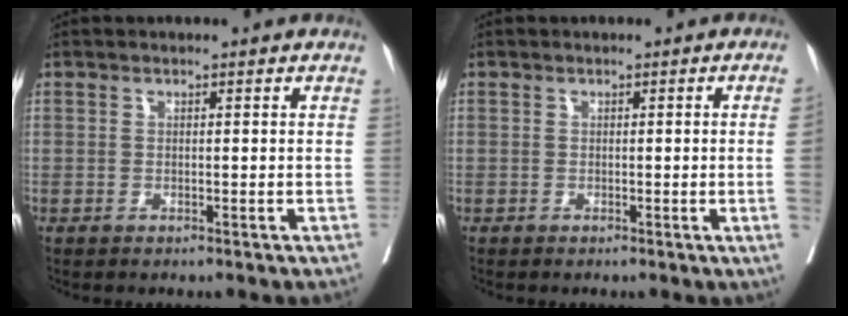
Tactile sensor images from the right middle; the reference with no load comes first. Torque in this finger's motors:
{"motor_torque": [0.36, -0.36, -0.54, -0.07]}